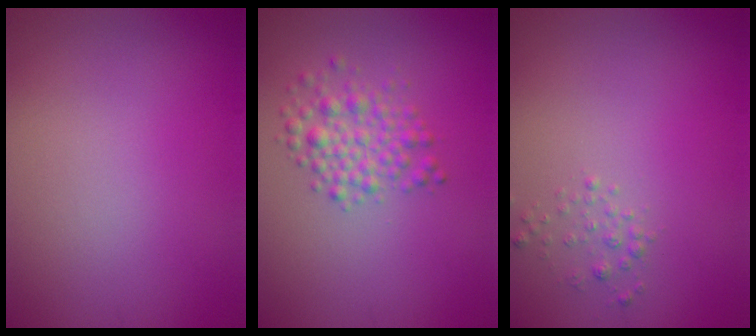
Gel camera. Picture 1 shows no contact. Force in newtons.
{"total": 2.9, "press": 2.9, "slide": 0.1}
{"total": 0.9, "press": 0.9, "slide": 0.0}